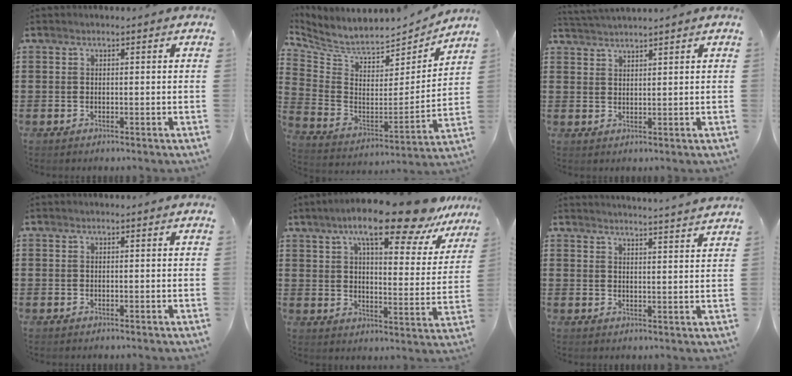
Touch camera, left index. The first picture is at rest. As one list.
[{"total": 6.3, "force": [5.8, 1.6, 1.7], "torque": [-0.069, -0.051, 0.097]}, {"total": 2.1, "force": [2.0, -0.5, -0.1], "torque": [-0.004, -0.004, 0.040]}, {"total": 0.0}, {"total": 15.3, "force": [11.6, 2.6, 9.7], "torque": [-0.173, -0.053, 0.191]}, {"total": 3.4, "force": [3.2, -0.9, 0.2], "torque": [-0.014, -0.021, 0.058]}]